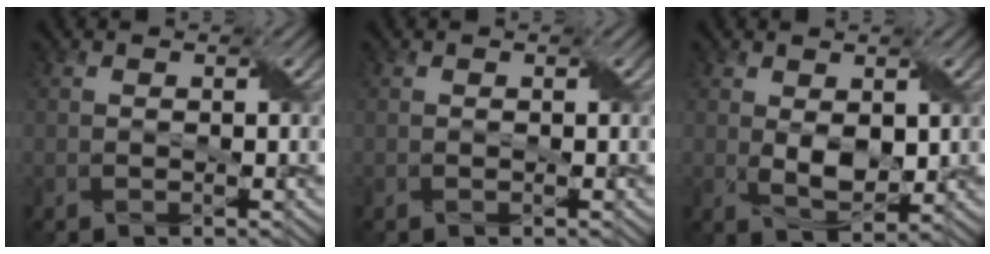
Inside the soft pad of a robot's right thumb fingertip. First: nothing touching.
{"total": 0.0}
{"total": 4.1, "force": [0.6, 2.4, 3.3], "torque": [-0.070, -0.007, 0.018]}